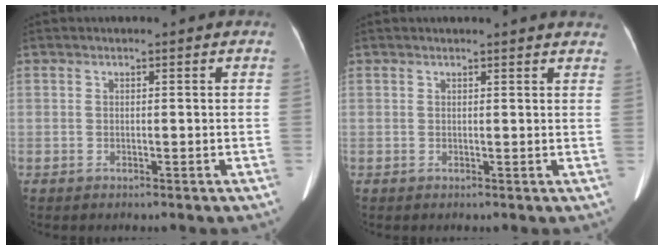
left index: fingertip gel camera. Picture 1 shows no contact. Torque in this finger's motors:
{"motor_torque": [0.13, -0.41, 0.21, 0.06]}